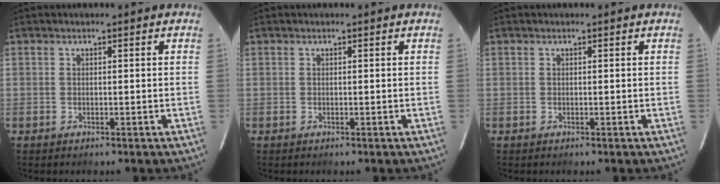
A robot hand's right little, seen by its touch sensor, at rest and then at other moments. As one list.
[{"total": 0.0}, {"total": 0.0}]